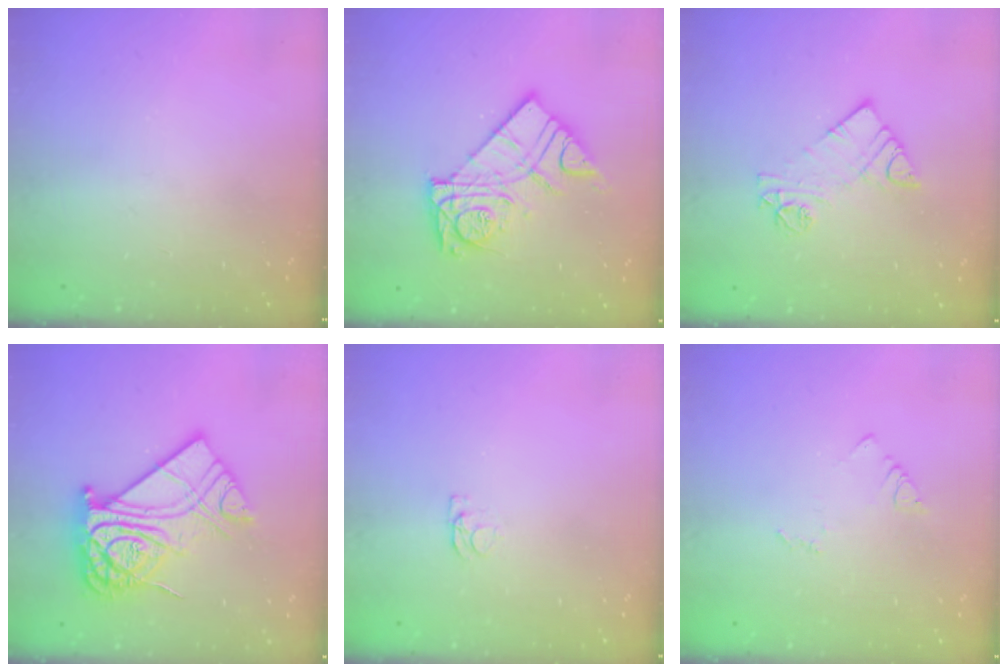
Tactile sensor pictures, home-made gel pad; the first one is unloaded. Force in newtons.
{"total": 14.8, "press": 14.7, "slide": 1.6}
{"total": 9.4, "press": 9.4, "slide": 0.7}
{"total": 20.2, "press": 20.1, "slide": 1.9}
{"total": 1.2, "press": 1.1, "slide": 0.3}
{"total": 3.7, "press": 3.7, "slide": 0.3}